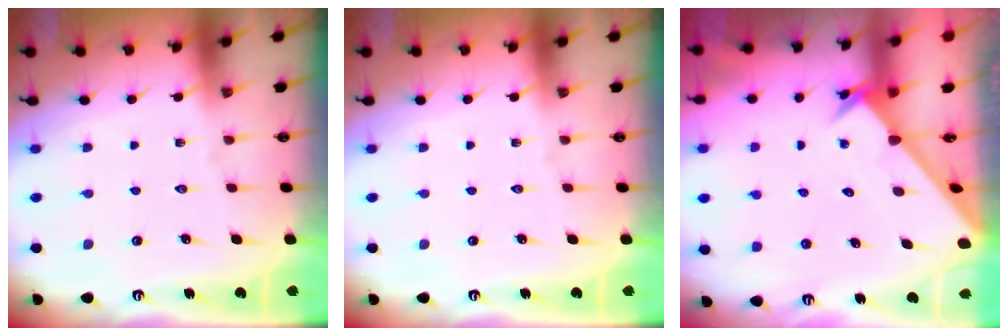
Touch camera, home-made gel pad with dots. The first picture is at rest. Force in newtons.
{"total": 0.0}
{"total": 2.4, "press": 2.4, "slide": 0.2}